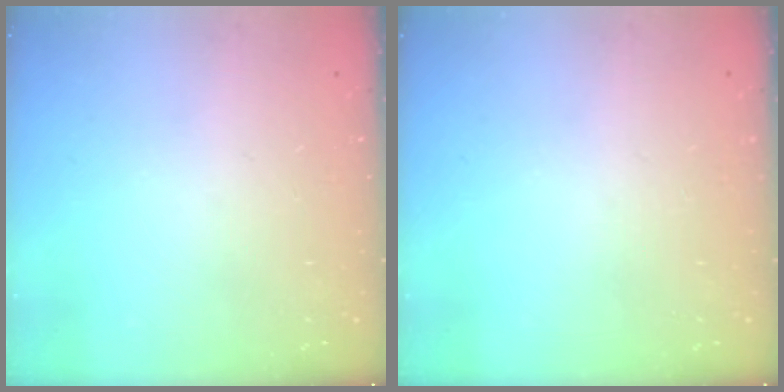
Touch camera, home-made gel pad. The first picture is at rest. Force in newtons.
{"total": 0.0}